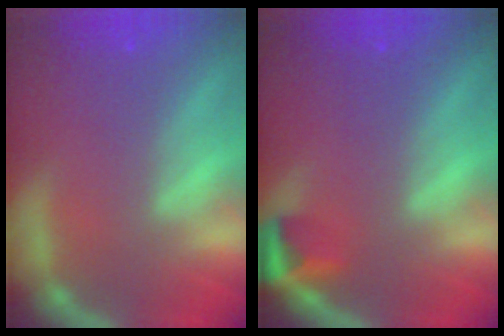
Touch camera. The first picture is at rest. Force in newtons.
{"total": 2.4}